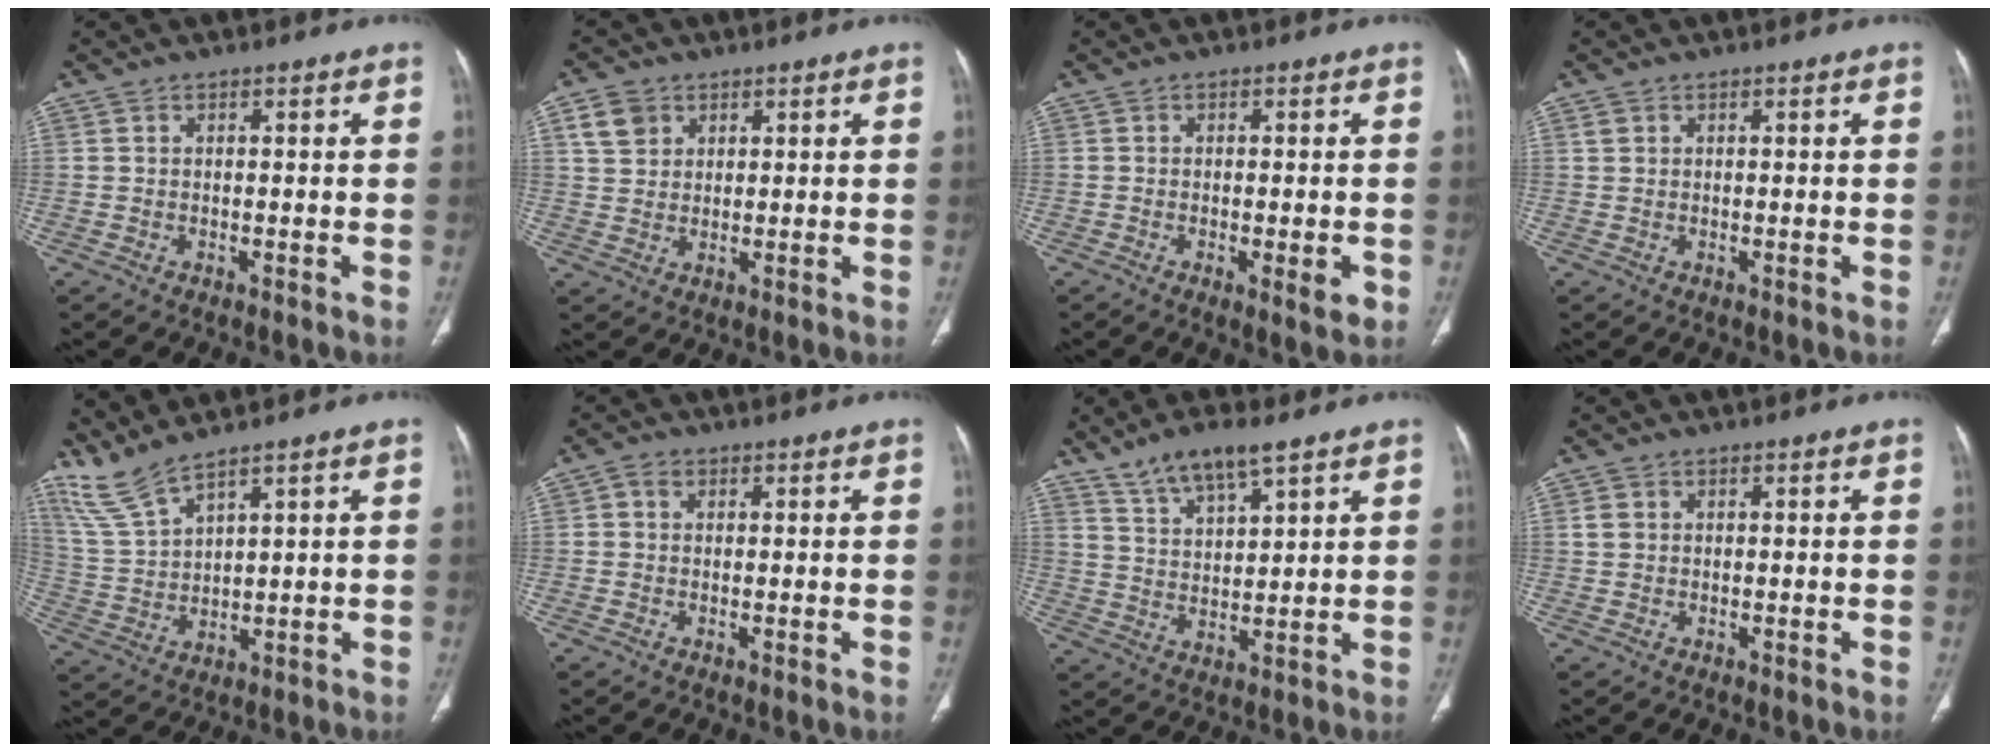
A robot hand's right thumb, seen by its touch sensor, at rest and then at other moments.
{"total": 4.9, "force": [2.3, 3.8, 2.0], "torque": [-0.025, -0.005, 0.049]}
{"total": 3.9, "force": [-1.3, 1.1, 3.5], "torque": [-0.041, -0.005, -0.015]}
{"total": 0.8, "force": [0.4, 0.7, 0.3], "torque": [-0.002, 0.001, 0.009]}
{"total": 6.9, "force": [6.2, 0.5, 3.0], "torque": [-0.078, -0.031, 0.146]}
{"total": 1.8, "force": [0.5, 1.5, 0.9], "torque": [-0.011, 0.005, 0.006]}
{"total": 8.7, "force": [6.4, 2.3, 5.5], "torque": [-0.091, -0.028, 0.124]}
{"total": 1.2, "force": [0.3, 1.1, 0.6], "torque": [-0.010, 0.004, 0.008]}